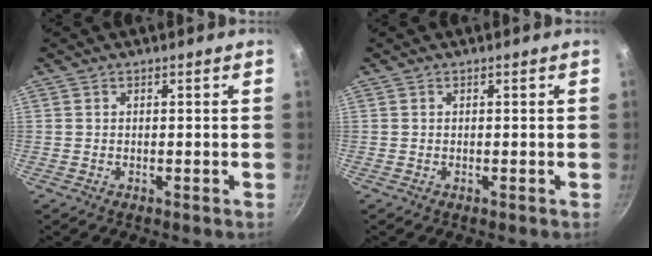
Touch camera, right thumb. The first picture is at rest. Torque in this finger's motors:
{"motor_torque": [-0.14, 0.14, 0.13, 0.14, 0.00]}